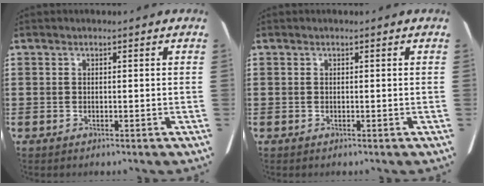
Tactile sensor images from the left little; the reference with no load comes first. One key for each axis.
{"total": 0.0}